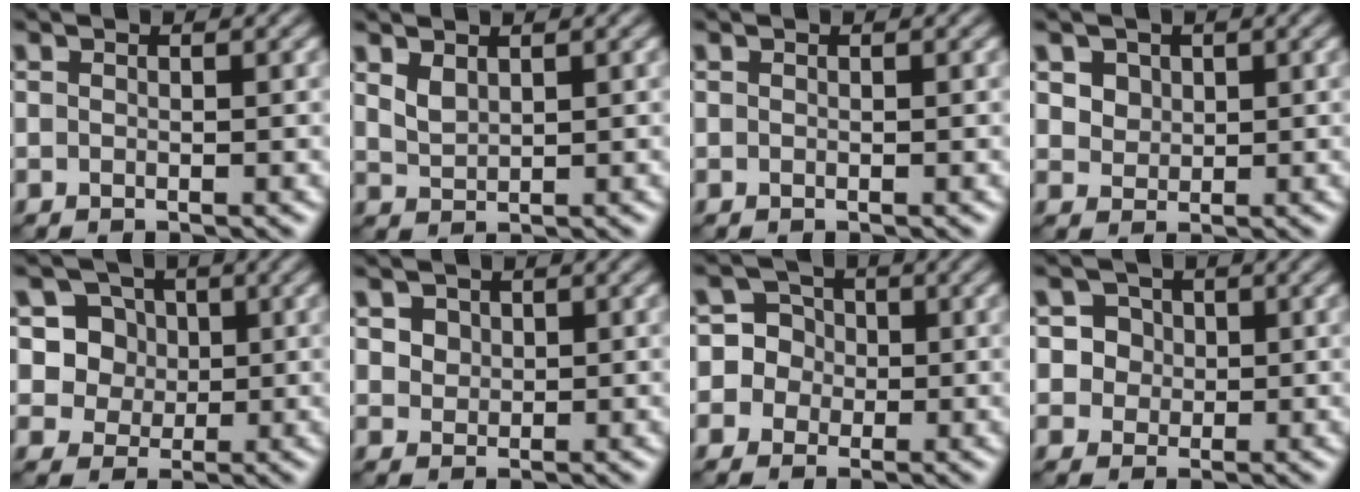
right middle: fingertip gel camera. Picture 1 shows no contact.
{"total": 1.6, "force": [1.2, 0.6, 0.8], "torque": [-0.021, -0.001, 0.029]}
{"total": 0.0}
{"total": 3.5, "force": [1.9, 2.5, 1.5], "torque": [-0.049, 0.001, 0.041]}
{"total": 6.5, "force": [2.1, 5.7, 2.4], "torque": [-0.039, 0.011, 0.030]}
{"total": 2.9, "force": [1.5, 2.1, 1.3], "torque": [-0.039, 0.004, 0.032]}
{"total": 6.3, "force": [-0.4, 6.2, 0.8], "torque": [-0.003, 0.024, -0.025]}
{"total": 3.7, "force": [1.2, 3.3, 1.2], "torque": [-0.011, 0.011, 0.017]}